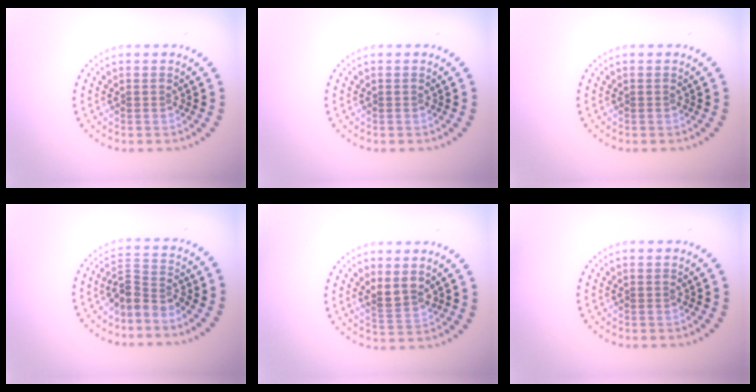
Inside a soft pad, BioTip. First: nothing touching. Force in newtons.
{"total": 0.0}
{"total": 0.0}
{"total": 2.9, "press": 2.1, "slide": 2.0}
{"total": 2.1, "press": 1.8, "slide": 1.0}
{"total": 0.0}